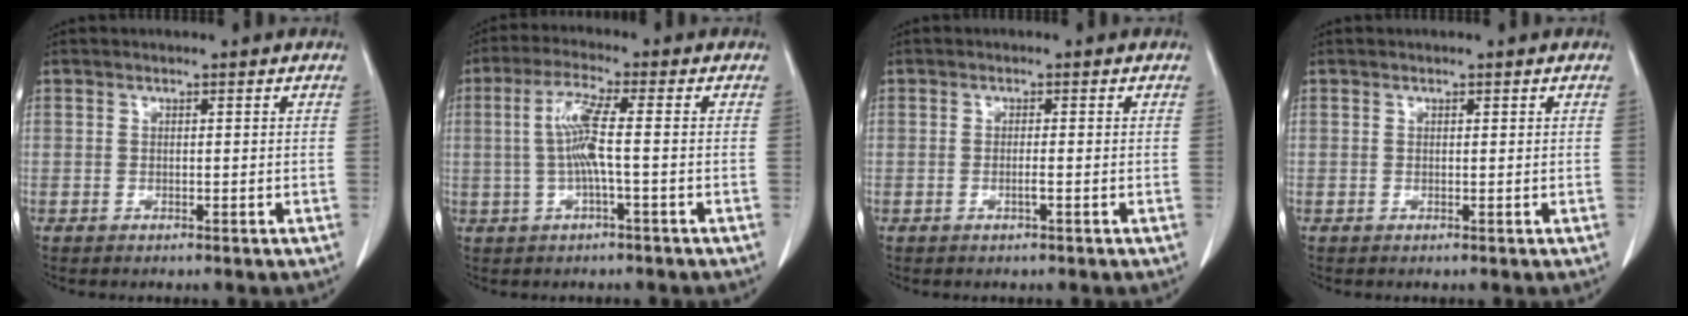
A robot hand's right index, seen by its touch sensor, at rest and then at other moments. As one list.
[{"total": 6.2, "force": [-0.1, 0.2, 6.2], "torque": [-0.127, 0.011, -0.003]}, {"total": 1.2, "force": [-0.4, -0.1, 1.1], "torque": [-0.023, -0.001, -0.007]}, {"total": 0.0}]